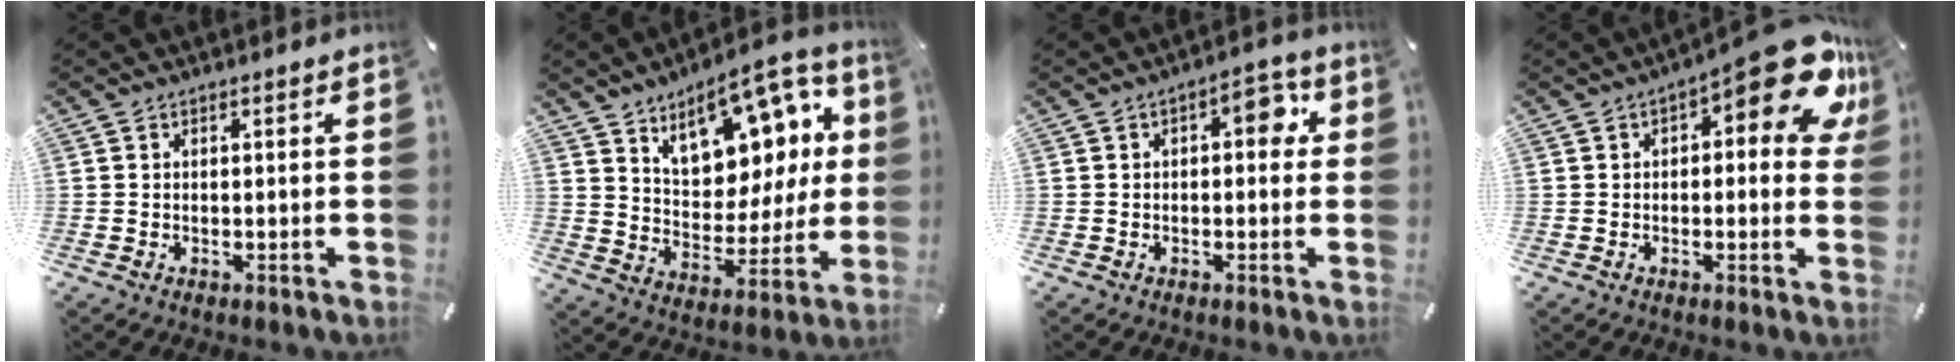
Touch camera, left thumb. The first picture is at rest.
{"total": 16.3, "force": [9.7, 9.6, 8.9], "torque": [-0.115, -0.071, 0.167]}
{"total": 6.3, "force": [1.3, 3.3, 5.2], "torque": [-0.064, 0.002, 0.011]}
{"total": 15.2, "force": [7.4, 5.8, 12.0], "torque": [-0.146, -0.054, 0.118]}